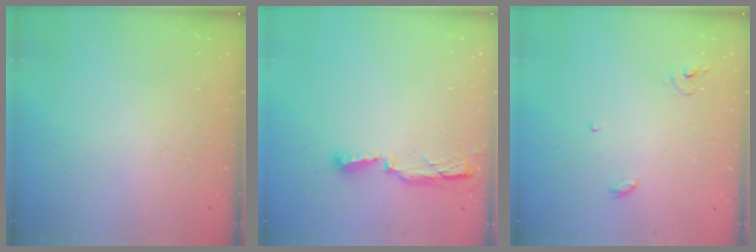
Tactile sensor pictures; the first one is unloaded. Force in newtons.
{"total": 9.5, "press": 7.8, "slide": 5.5}
{"total": 4.2, "press": 4.2, "slide": 0.2}